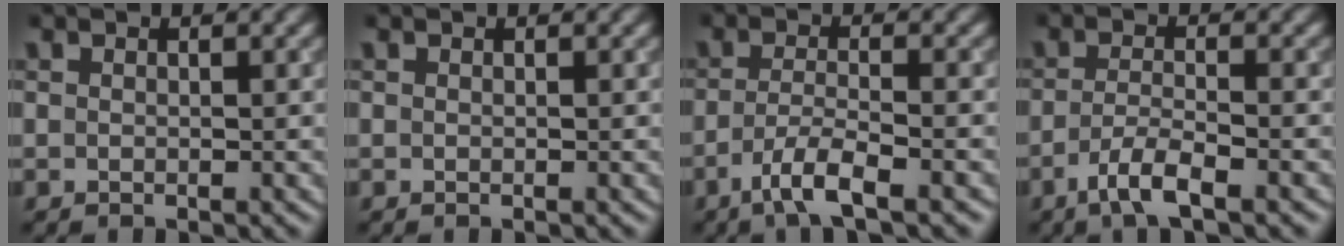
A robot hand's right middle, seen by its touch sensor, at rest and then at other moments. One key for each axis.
{"total": 0.0}
{"total": 3.9, "fx": -2.3, "fy": 0.7, "fz": 3.1, "tx": -0.059, "ty": -0.004, "tz": -0.051}
{"total": 3.3, "fx": -2.0, "fy": 0.7, "fz": 2.6, "tx": -0.052, "ty": -0.003, "tz": -0.043}